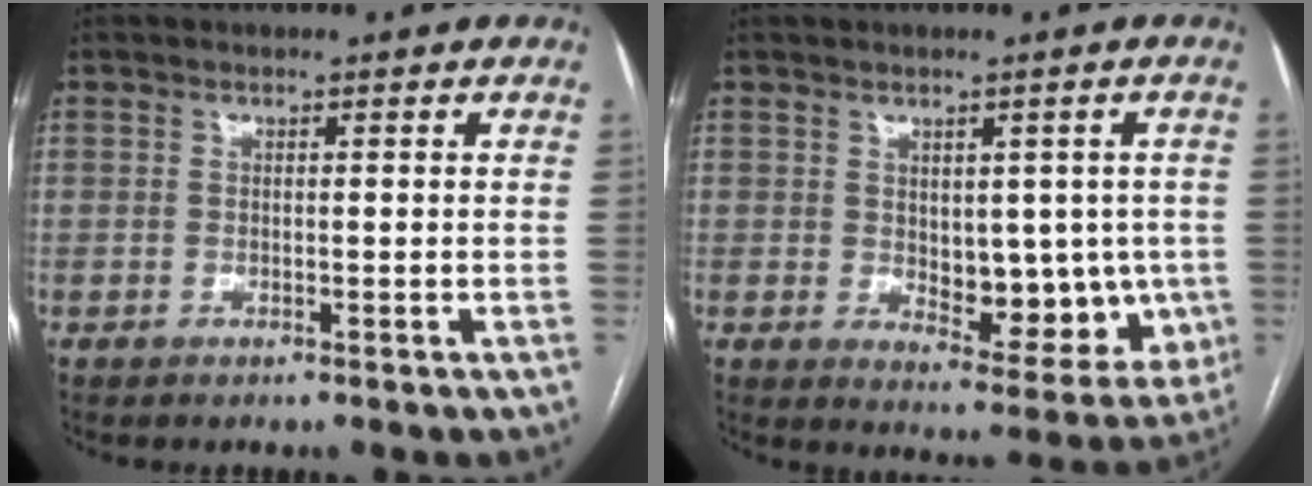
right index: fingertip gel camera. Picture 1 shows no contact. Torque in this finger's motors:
{"motor_torque": [0.26, 0.06, 0.18, 0.03]}